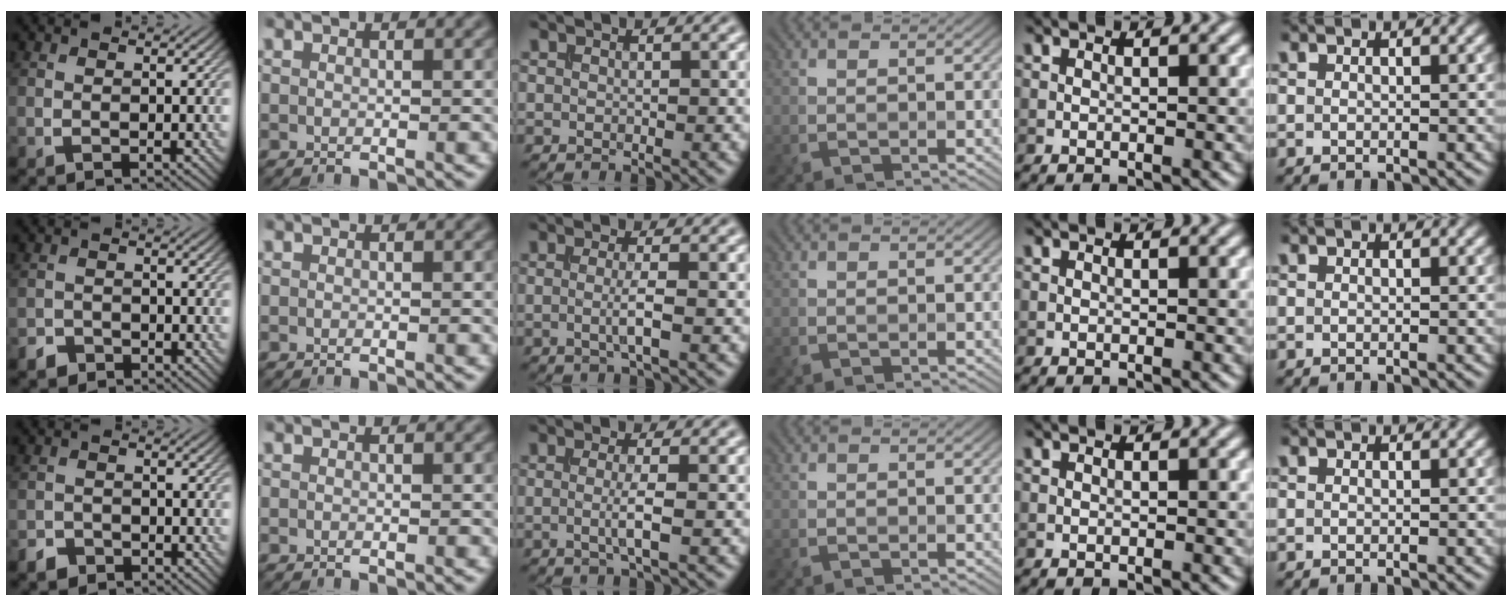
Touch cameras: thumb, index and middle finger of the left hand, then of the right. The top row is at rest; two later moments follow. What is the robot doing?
{"motion": "extract", "object": "file holder"}